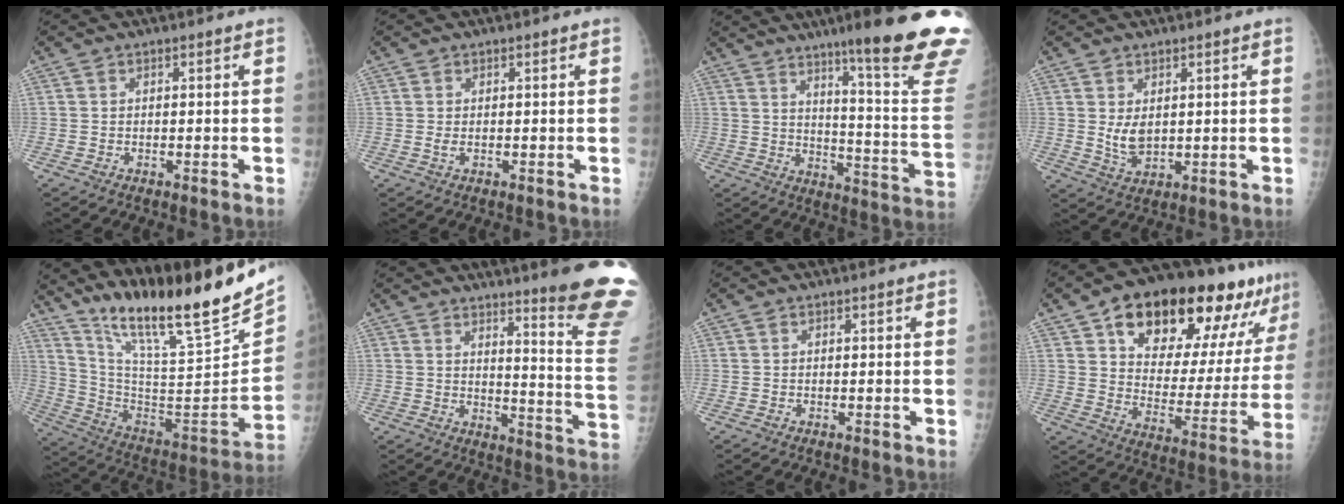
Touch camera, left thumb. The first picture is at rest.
{"total": 1.1, "force": [0.1, 0.5, 1.0], "torque": [-0.022, 0.002, 0.006]}
{"total": 25.4, "force": [16.9, 1.8, 18.9], "torque": [-0.216, -0.104, 0.232]}
{"total": 4.3, "force": [1.0, 2.5, 3.3], "torque": [-0.051, -0.016, 0.028]}
{"total": 27.1, "force": [20.7, 3.3, 17.1], "torque": [-0.258, -0.112, 0.346]}
{"total": 18.8, "force": [14.4, 0.8, 11.9], "torque": [-0.123, -0.140, 0.177]}
{"total": 0.0}
{"total": 26.8, "force": [15.7, 11.8, 18.2], "torque": [-0.220, -0.029, 0.239]}